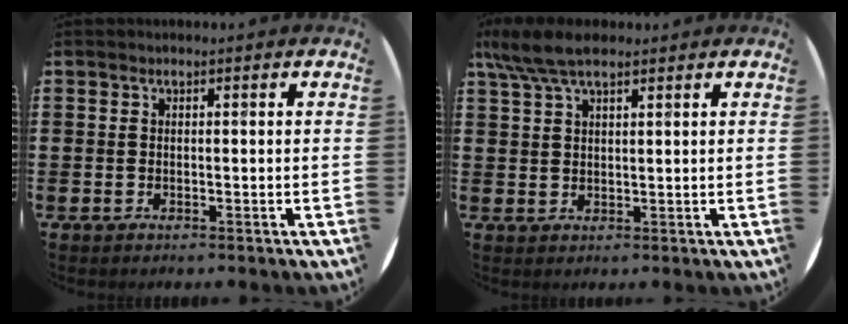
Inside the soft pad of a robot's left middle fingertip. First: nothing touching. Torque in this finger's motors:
{"motor_torque": [1.11, -1.02, 0.17, 0.08]}